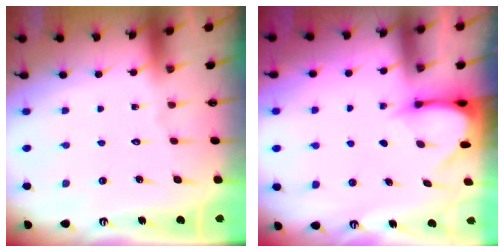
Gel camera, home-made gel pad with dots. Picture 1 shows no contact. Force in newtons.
{"total": 3.7, "press": 3.6, "slide": 0.3}